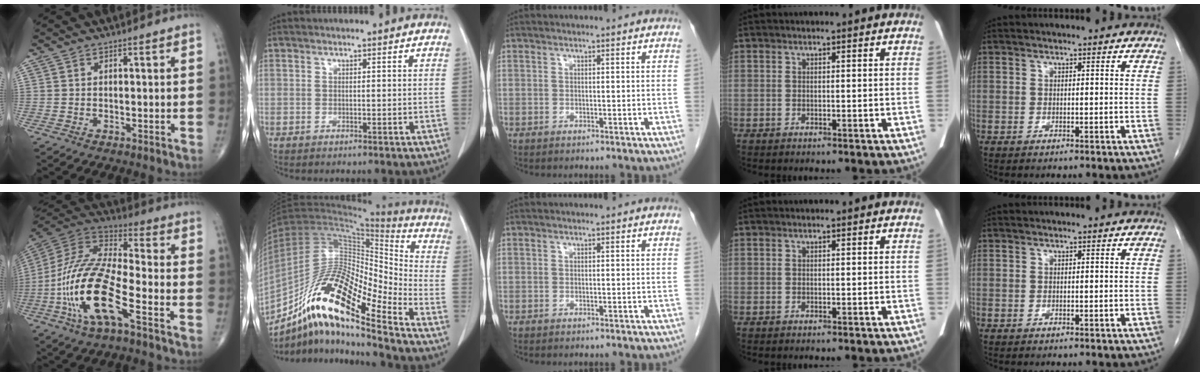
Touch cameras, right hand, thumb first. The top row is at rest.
{"thumb": {"total": 19.8, "force": [-7.3, 6.3, 17.3], "torque": [-0.367, 0.033, -0.137]}, "index": {"total": 19.7, "force": [-13.0, 3.4, 14.4], "torque": [-0.281, 0.007, -0.235]}}